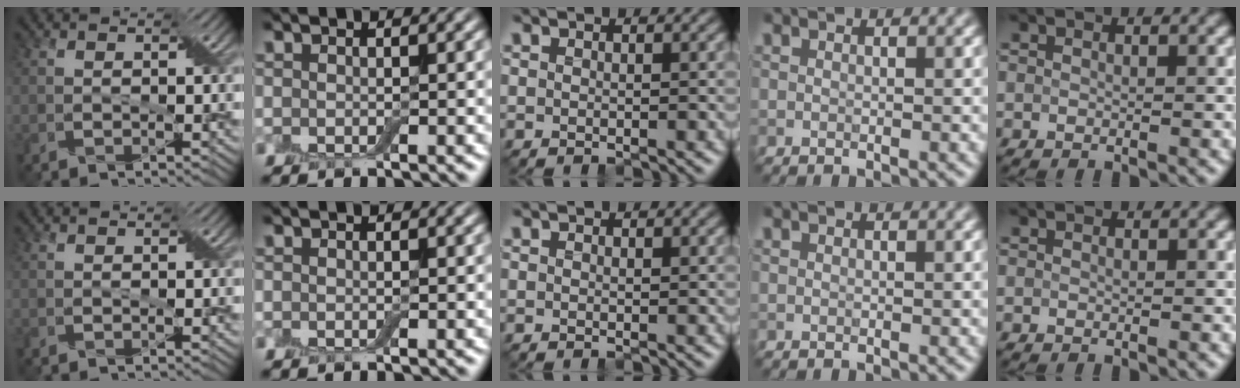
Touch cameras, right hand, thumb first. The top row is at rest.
{}